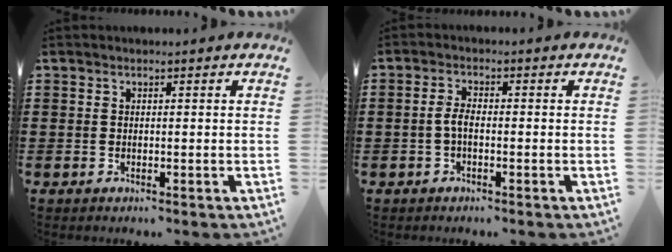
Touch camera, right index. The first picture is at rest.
{"total": 2.5, "force": [-0.7, 0.9, 2.2], "torque": [-0.056, -0.002, -0.018]}